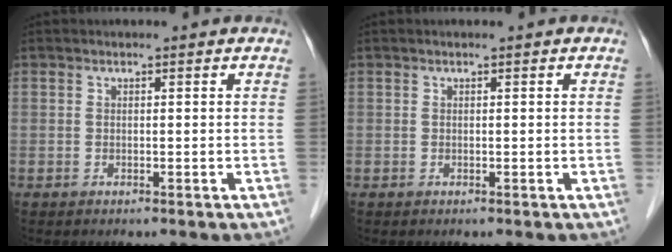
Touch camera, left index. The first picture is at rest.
{"total": 0.0}